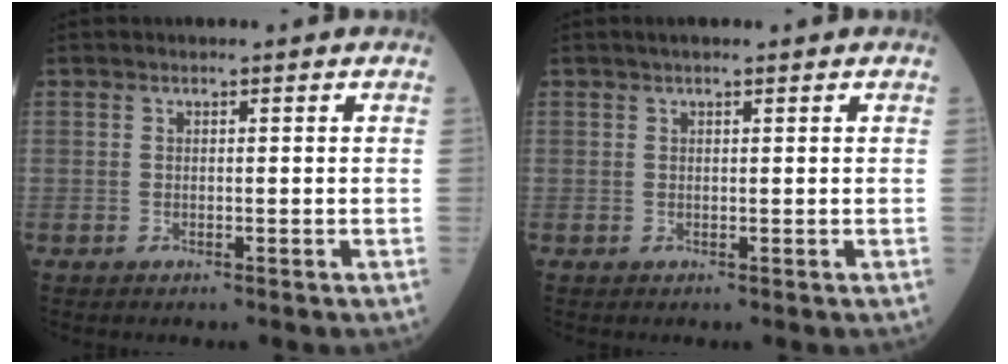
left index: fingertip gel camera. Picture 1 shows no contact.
{"total": 2.1, "force": [1.6, 0.2, 1.3], "torque": [-0.020, 0.016, 0.024]}